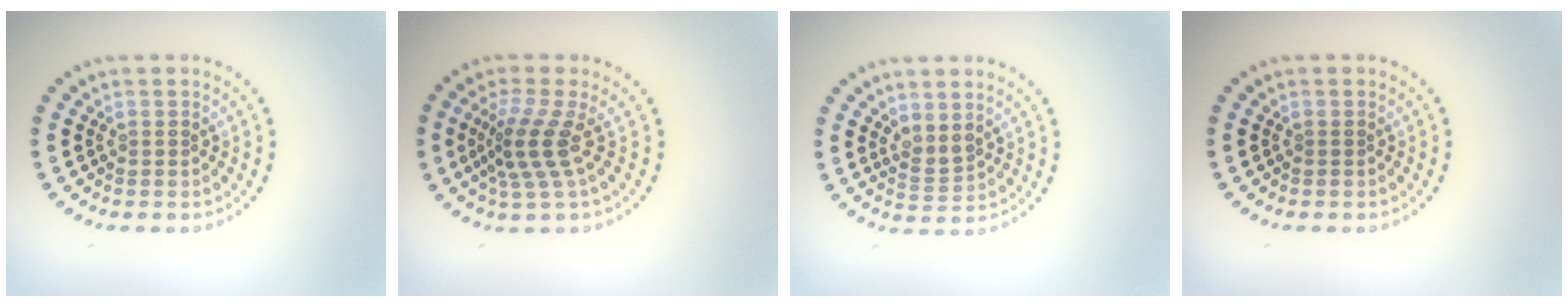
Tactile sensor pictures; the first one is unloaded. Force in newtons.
{"total": 3.5, "press": 2.4, "slide": 2.5}
{"total": 1.6, "press": 1.4, "slide": 0.9}
{"total": 0.0}